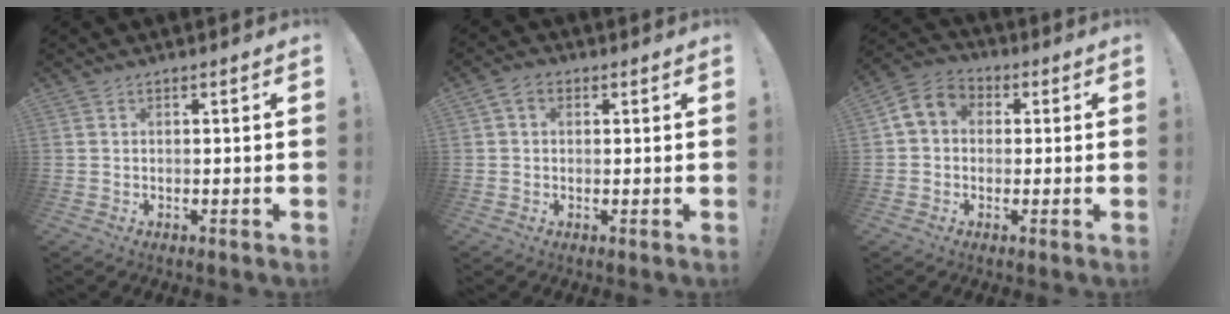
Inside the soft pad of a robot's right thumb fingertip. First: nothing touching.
{"total": 3.8, "force": [1.2, 2.7, 2.3], "torque": [-0.039, 0.002, 0.024]}
{"total": 7.1, "force": [0.8, 6.0, 3.7], "torque": [-0.065, 0.010, 0.020]}